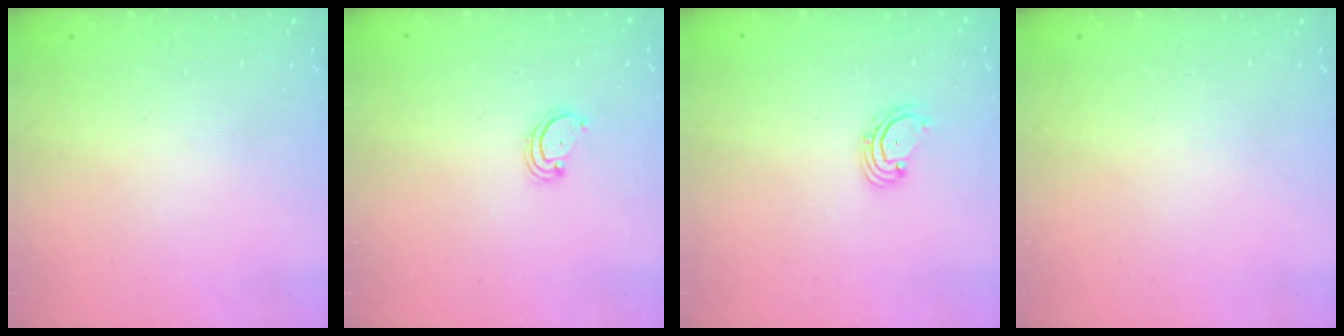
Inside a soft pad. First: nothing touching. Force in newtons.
{"total": 2.8, "press": 2.8, "slide": 0.3}
{"total": 2.2, "press": 2.1, "slide": 0.7}
{"total": 0.0}